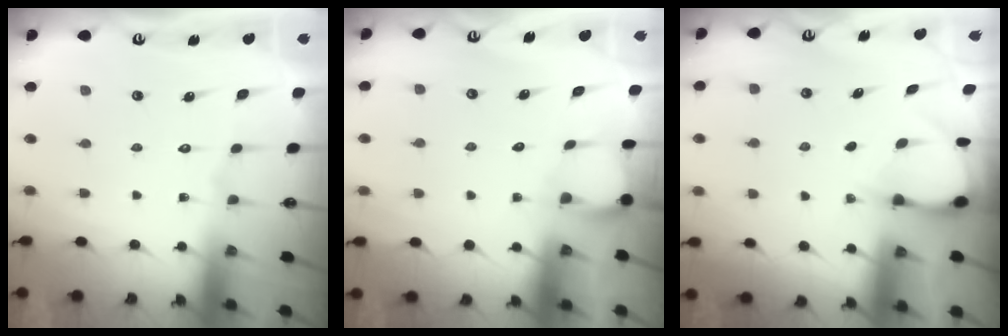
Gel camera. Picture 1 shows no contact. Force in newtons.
{"total": 1.9, "press": 1.9, "slide": 0.2}
{"total": 3.1, "press": 3.1, "slide": 0.3}